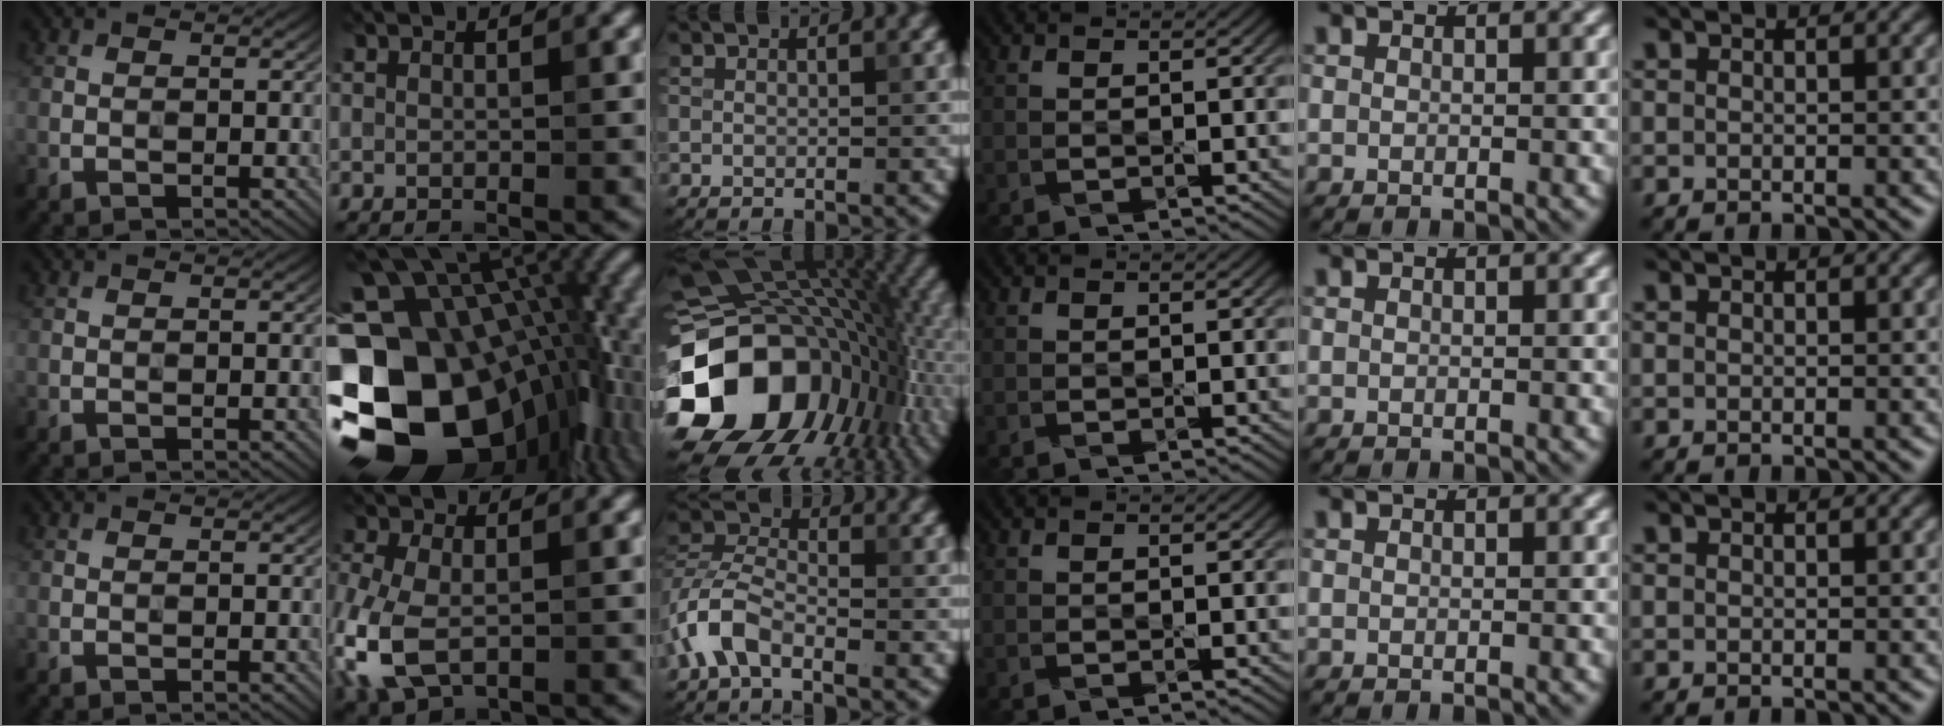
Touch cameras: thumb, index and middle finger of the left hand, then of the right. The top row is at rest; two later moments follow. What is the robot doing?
{"motion": "press", "object": "button"}